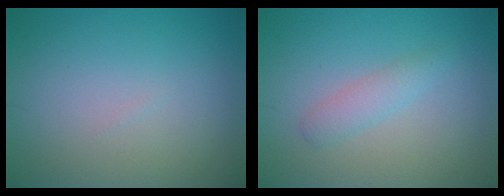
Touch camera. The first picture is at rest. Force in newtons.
{"total": 1.7, "press": 1.7, "slide": 0.0}